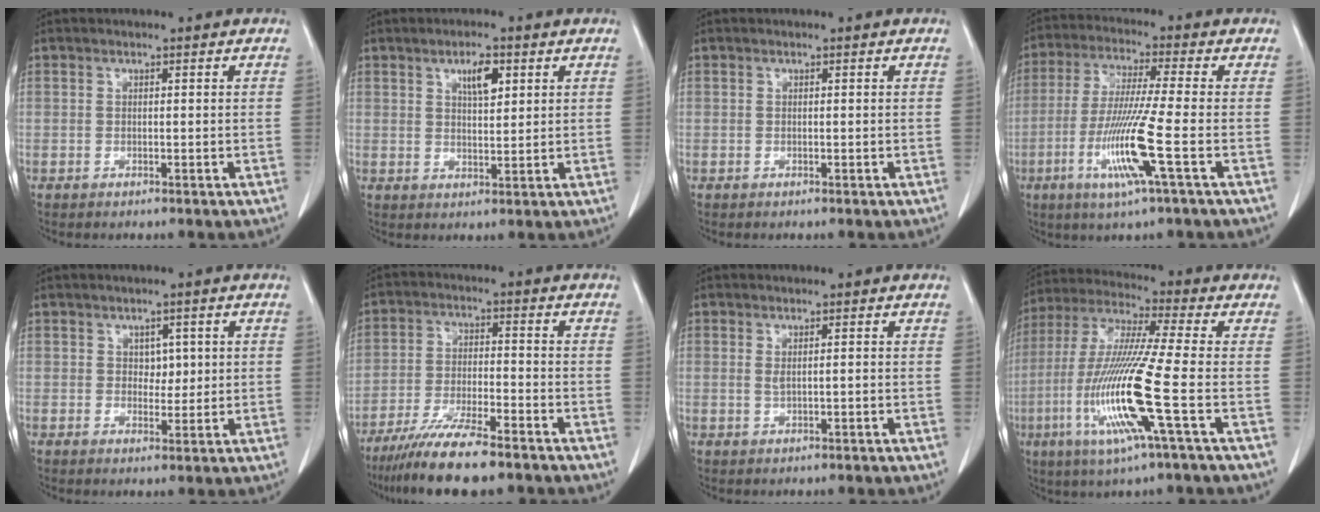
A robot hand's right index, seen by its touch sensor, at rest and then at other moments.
{"total": 4.3, "force": [2.0, 1.4, 3.5], "torque": [-0.060, -0.001, 0.036]}
{"total": 0.0}
{"total": 11.3, "force": [-3.7, -1.1, 10.6], "torque": [-0.216, -0.023, -0.076]}
{"total": 2.9, "force": [0.7, 1.8, 2.1], "torque": [-0.023, 0.000, 0.012]}
{"total": 11.9, "force": [-9.4, 1.2, 7.1], "torque": [-0.125, -0.028, -0.158]}
{"total": 1.3, "force": [0.1, 0.3, 1.3], "torque": [-0.025, -0.002, 0.006]}
{"total": 15.6, "force": [-4.5, -0.9, 14.9], "torque": [-0.313, -0.021, -0.094]}